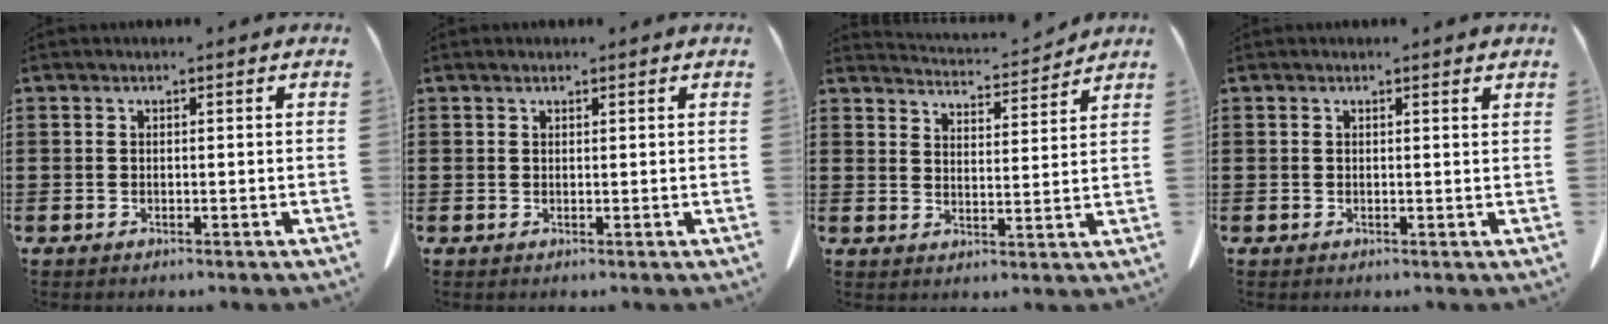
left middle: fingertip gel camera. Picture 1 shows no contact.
{"total": 0.6, "force": [0.5, 0.3, 0.1], "torque": [-0.004, 0.001, 0.010]}
{"total": 4.4, "force": [4.4, -0.1, 0.5], "torque": [-0.019, -0.032, 0.074]}
{"total": 0.7, "force": [0.6, -0.1, 0.3], "torque": [0.001, -0.006, 0.011]}